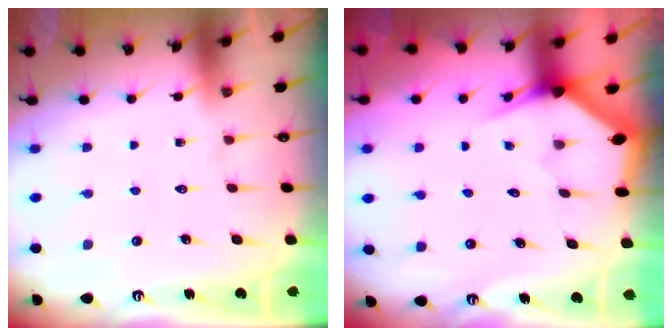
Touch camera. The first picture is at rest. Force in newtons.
{"total": 3.0, "press": 3.0, "slide": 0.0}